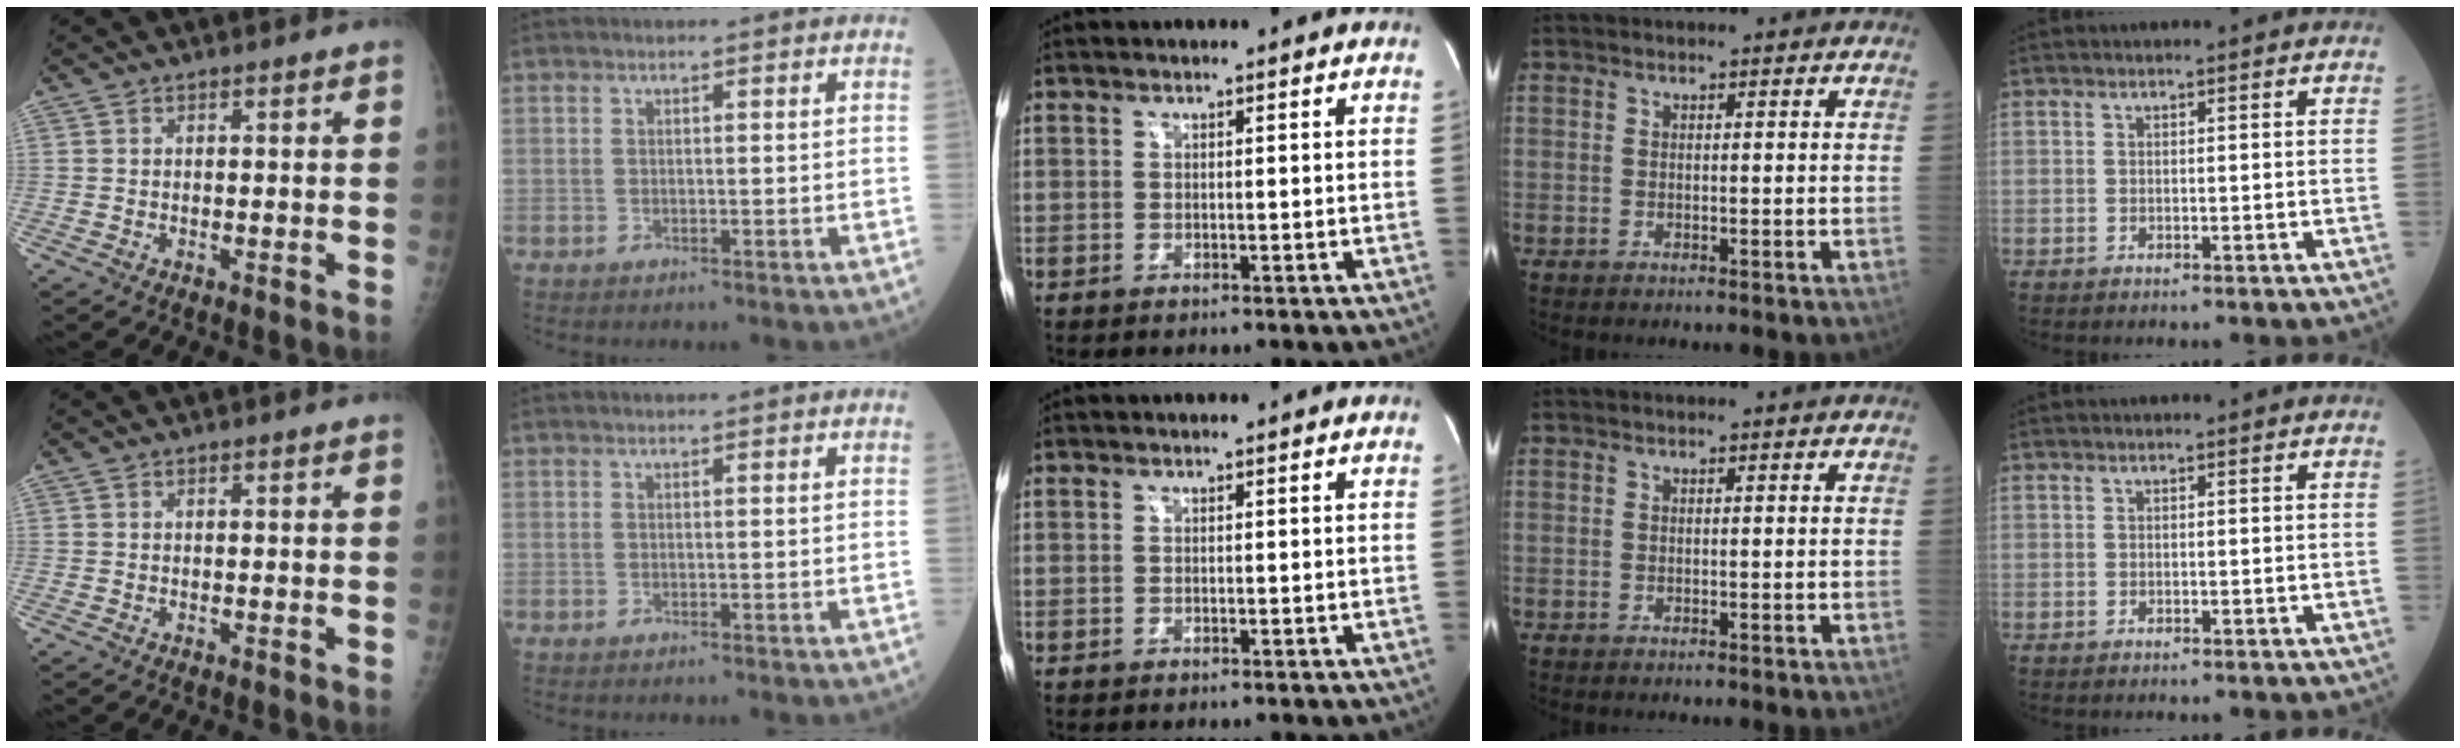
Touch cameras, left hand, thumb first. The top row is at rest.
{}